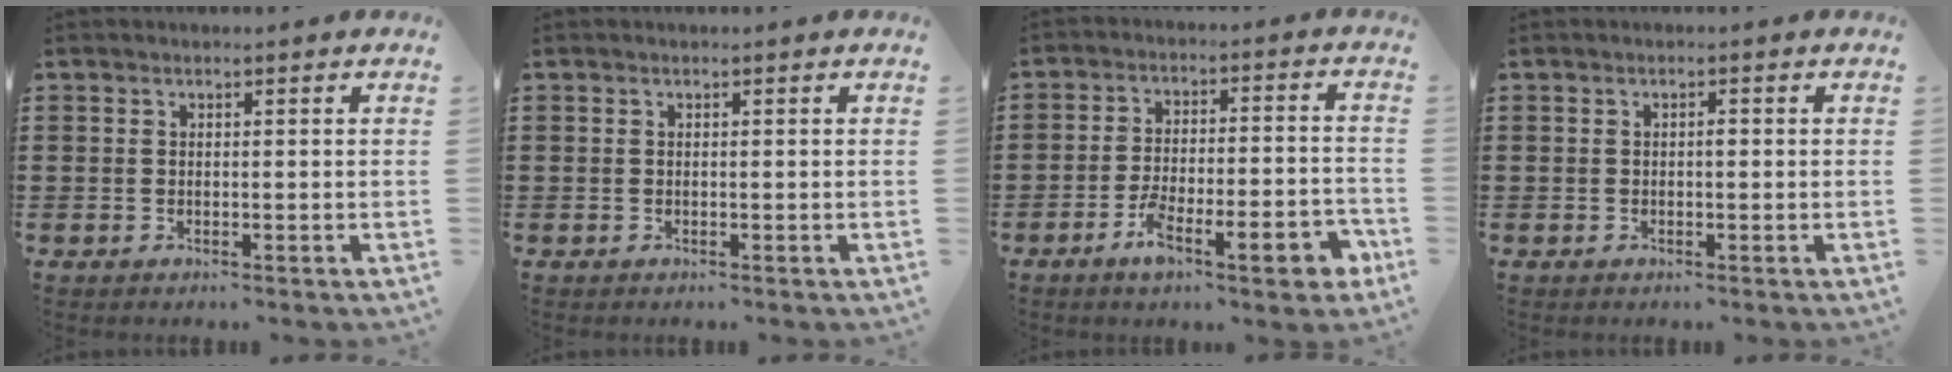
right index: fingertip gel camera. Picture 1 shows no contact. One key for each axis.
{"total": 0.0}
{"total": 9.9, "fx": -4.8, "fy": 2.8, "fz": 8.1, "tx": -0.149, "ty": 0.007, "tz": -0.084}
{"total": 0.7, "fx": -0.1, "fy": 0.2, "fz": 0.7, "tx": -0.015, "ty": -0.002, "tz": -0.001}